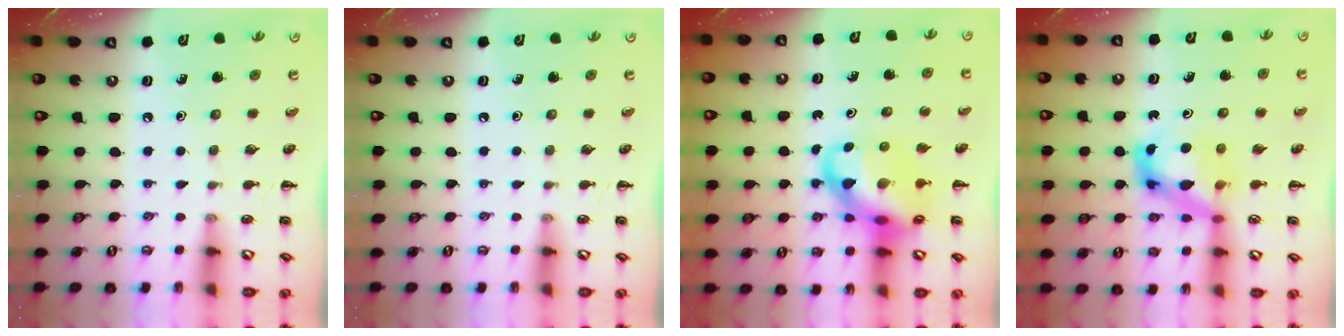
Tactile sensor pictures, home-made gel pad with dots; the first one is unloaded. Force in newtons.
{"total": 0.0}
{"total": 14.7, "press": 14.2, "slide": 3.7}
{"total": 7.1, "press": 7.0, "slide": 1.2}